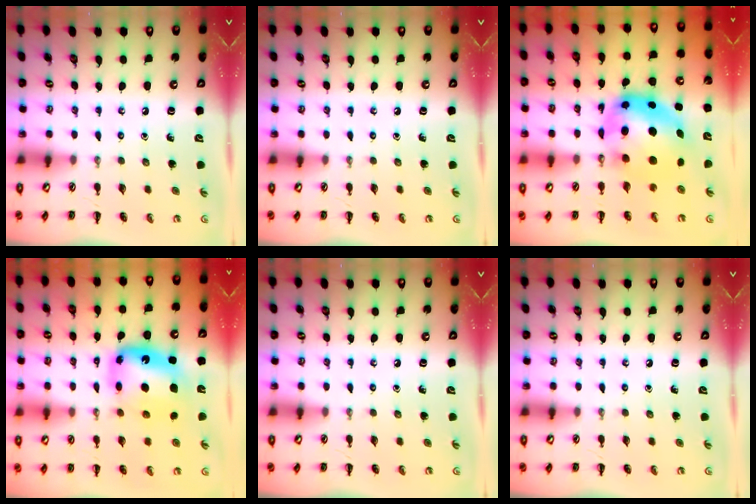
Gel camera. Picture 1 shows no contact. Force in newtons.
{"total": 0.0}
{"total": 10.3, "press": 10.0, "slide": 2.6}
{"total": 11.5, "press": 11.0, "slide": 3.1}
{"total": 0.0}
{"total": 0.0}